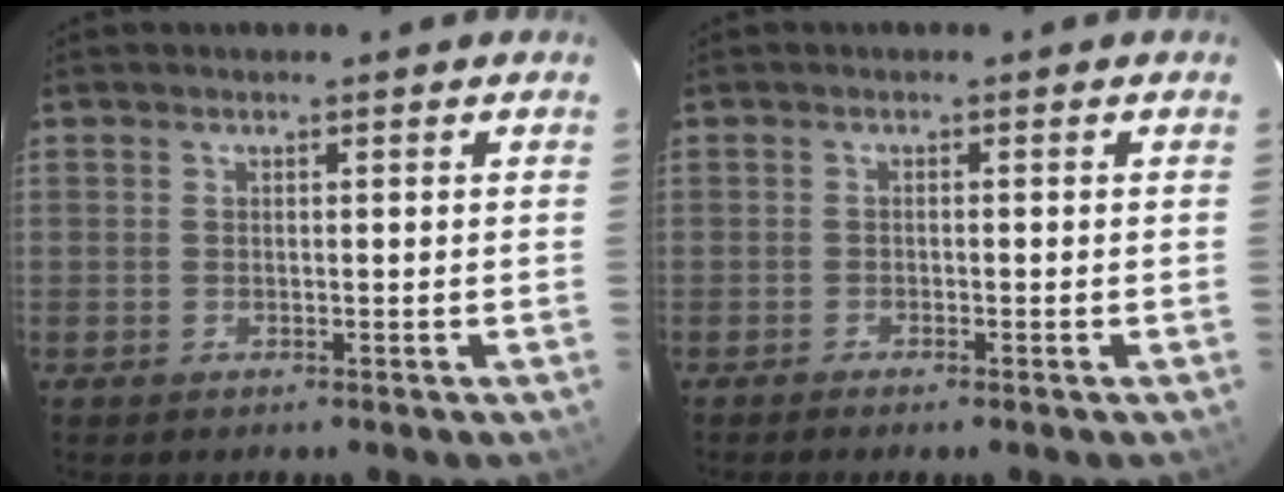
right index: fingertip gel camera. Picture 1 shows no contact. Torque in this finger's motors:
{"motor_torque": [0.68, -0.47, 0.14, 0.02]}